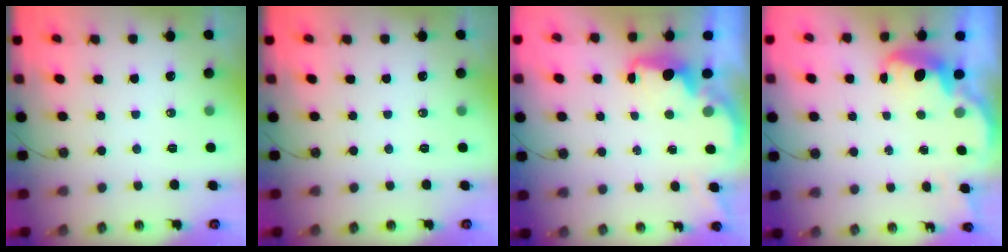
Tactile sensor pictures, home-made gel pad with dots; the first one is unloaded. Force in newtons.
{"total": 0.0}
{"total": 2.2, "press": 2.0, "slide": 0.8}
{"total": 2.5, "press": 2.4, "slide": 0.7}